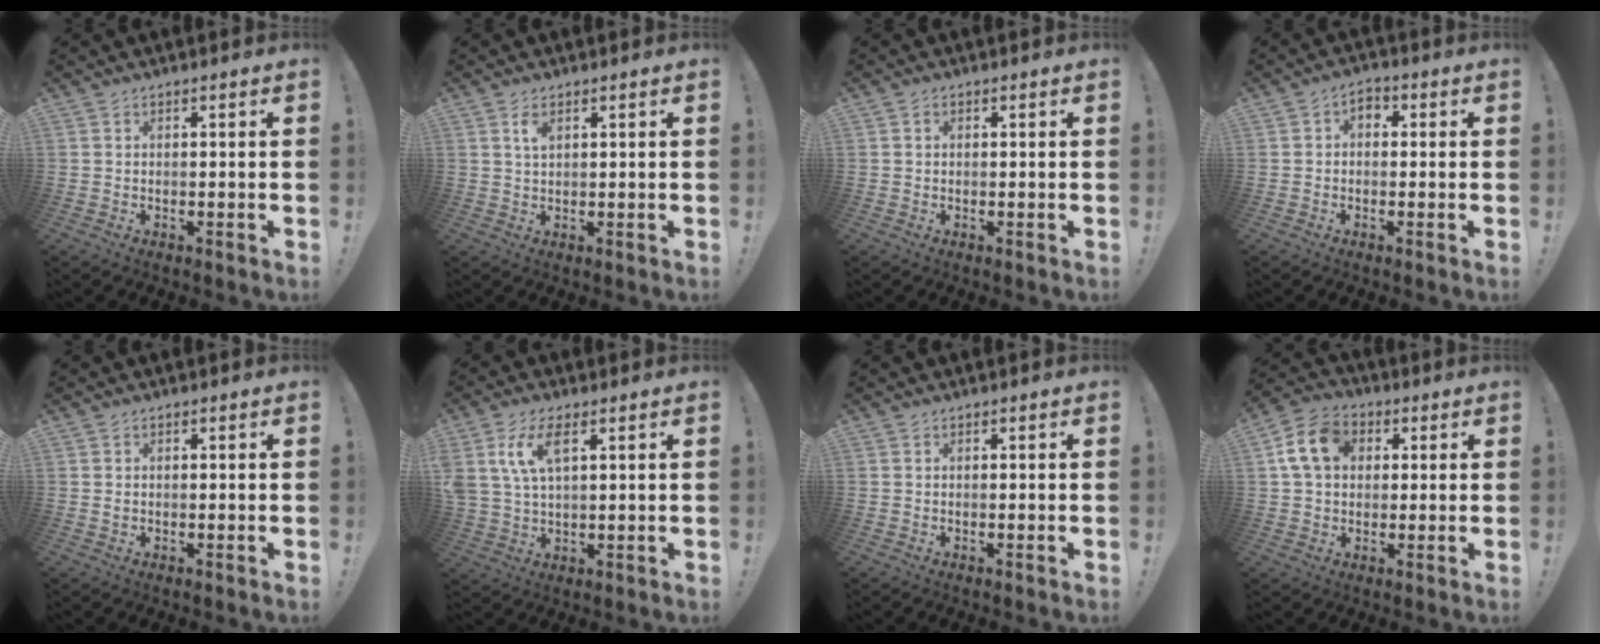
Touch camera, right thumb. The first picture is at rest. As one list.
[{"total": 2.8, "force": [1.4, 1.3, 2.0], "torque": [-0.032, -0.003, 0.023]}, {"total": 0.6, "force": [0.0, 0.6, 0.2], "torque": [-0.004, 0.003, 0.000]}, {"total": 3.1, "force": [0.0, 2.2, 2.1], "torque": [-0.029, 0.002, -0.003]}, {"total": 0.5, "force": [0.0, 0.4, 0.3], "torque": [-0.004, 0.001, -0.001]}, {"total": 9.8, "force": [4.2, 4.6, 7.6], "torque": [-0.162, -0.007, 0.075]}, {"total": 0.0}, {"total": 11.9, "force": [3.3, 9.0, 7.0], "torque": [-0.118, 0.008, 0.066]}]